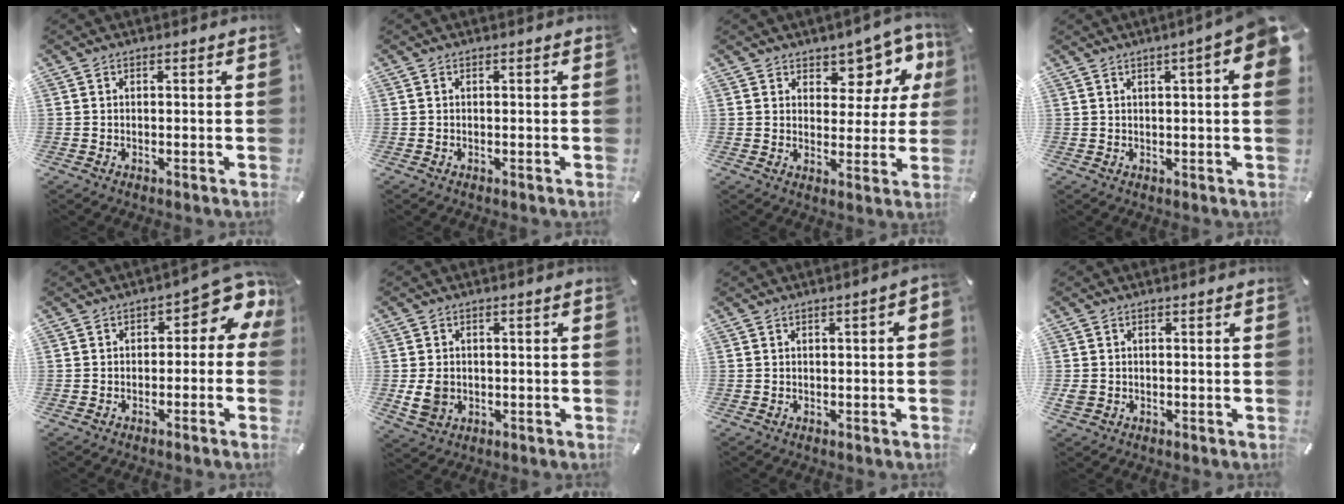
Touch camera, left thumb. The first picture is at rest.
{"total": 0.0}
{"total": 9.0, "force": [5.7, 5.7, 4.0], "torque": [-0.043, -0.051, 0.098]}
{"total": 6.3, "force": [2.7, 0.7, 5.7], "torque": [-0.092, -0.009, 0.044]}
{"total": 6.9, "force": [2.4, 3.9, 5.2], "torque": [-0.058, -0.025, 0.032]}
{"total": 4.8, "force": [-0.6, 3.9, 2.6], "torque": [-0.057, -0.002, -0.014]}
{"total": 2.0, "force": [-0.2, 0.7, 1.9], "torque": [-0.031, 0.004, -0.004]}
{"total": 1.5, "force": [-0.2, 1.3, 0.6], "torque": [-0.012, 0.003, -0.005]}